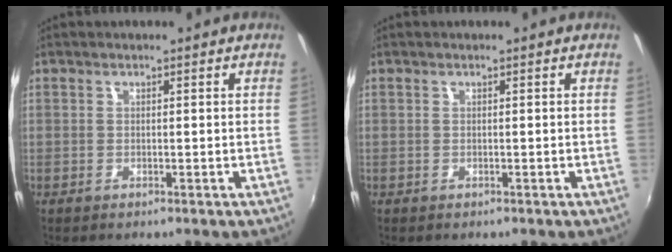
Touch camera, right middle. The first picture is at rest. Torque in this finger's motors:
{"motor_torque": [-0.26, -0.74, 0.01, 0.00]}